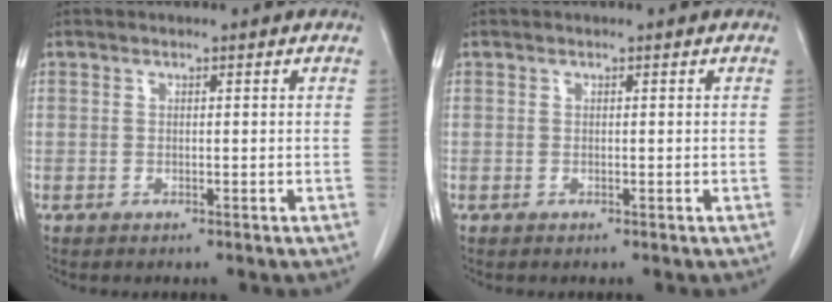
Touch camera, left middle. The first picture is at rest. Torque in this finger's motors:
{"motor_torque": [0.85, -1.19, 0.05, 0.01]}